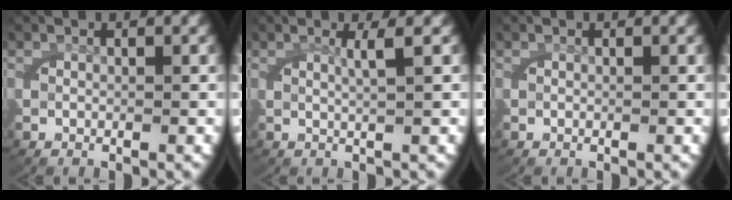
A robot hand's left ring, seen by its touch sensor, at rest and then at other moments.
{"total": 1.9, "force": [0.8, -0.6, 1.6], "torque": [-0.034, -0.002, 0.018]}
{"total": 0.0}